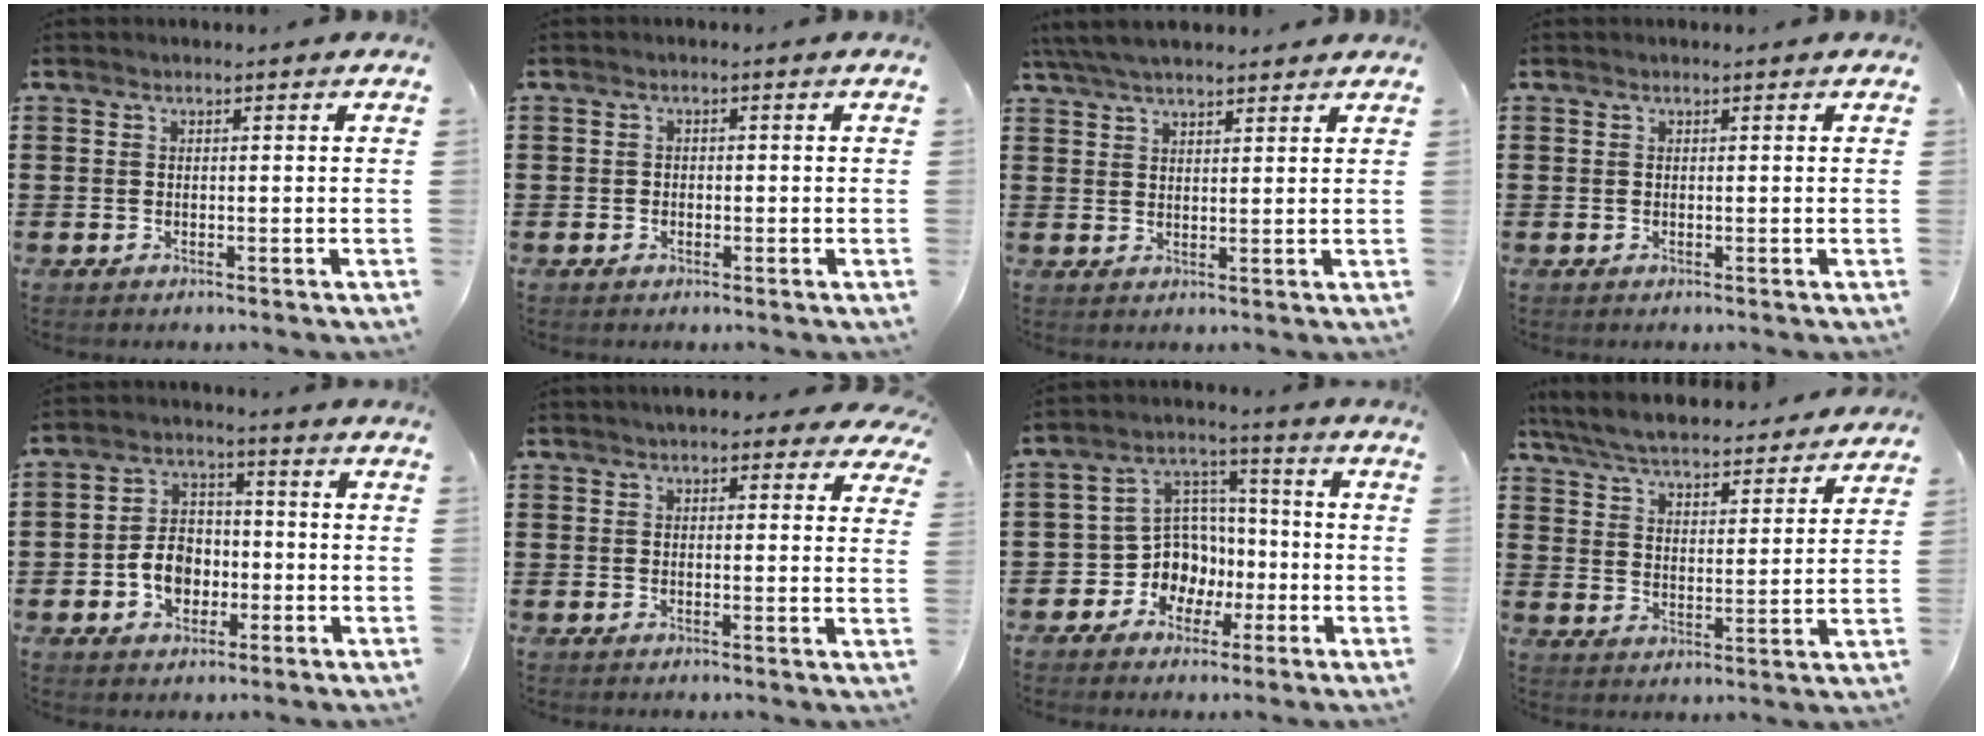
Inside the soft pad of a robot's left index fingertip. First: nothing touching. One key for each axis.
{"total": 0.9, "fx": -0.5, "fy": 0.8, "fz": 0.2, "tx": -0.008, "ty": 0.002, "tz": -0.011}
{"total": 5.0, "fx": 4.5, "fy": 0.9, "fz": 2.2, "tx": -0.054, "ty": -0.003, "tz": 0.084}
{"total": 0.0}
{"total": 6.4, "fx": -1.9, "fy": 5.0, "fz": 3.5, "tx": -0.084, "ty": 0.010, "tz": -0.039}
{"total": 3.6, "fx": 3.2, "fy": 0.7, "fz": 1.5, "tx": -0.031, "ty": -0.006, "tz": 0.055}
{"total": 8.6, "fx": -2.0, "fy": 8.0, "fz": 2.3, "tx": -0.083, "ty": 0.002, "tz": -0.033}
{"total": 6.1, "fx": 5.9, "fy": 0.1, "fz": 1.5, "tx": -0.057, "ty": -0.039, "tz": 0.101}